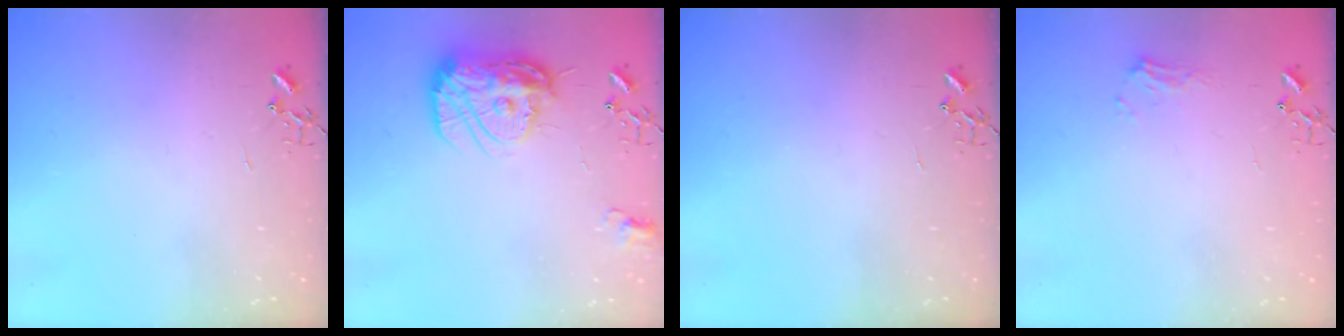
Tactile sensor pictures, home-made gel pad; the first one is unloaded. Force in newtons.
{"total": 15.0, "press": 14.9, "slide": 1.1}
{"total": 0.0}
{"total": 7.2, "press": 7.2, "slide": 0.8}